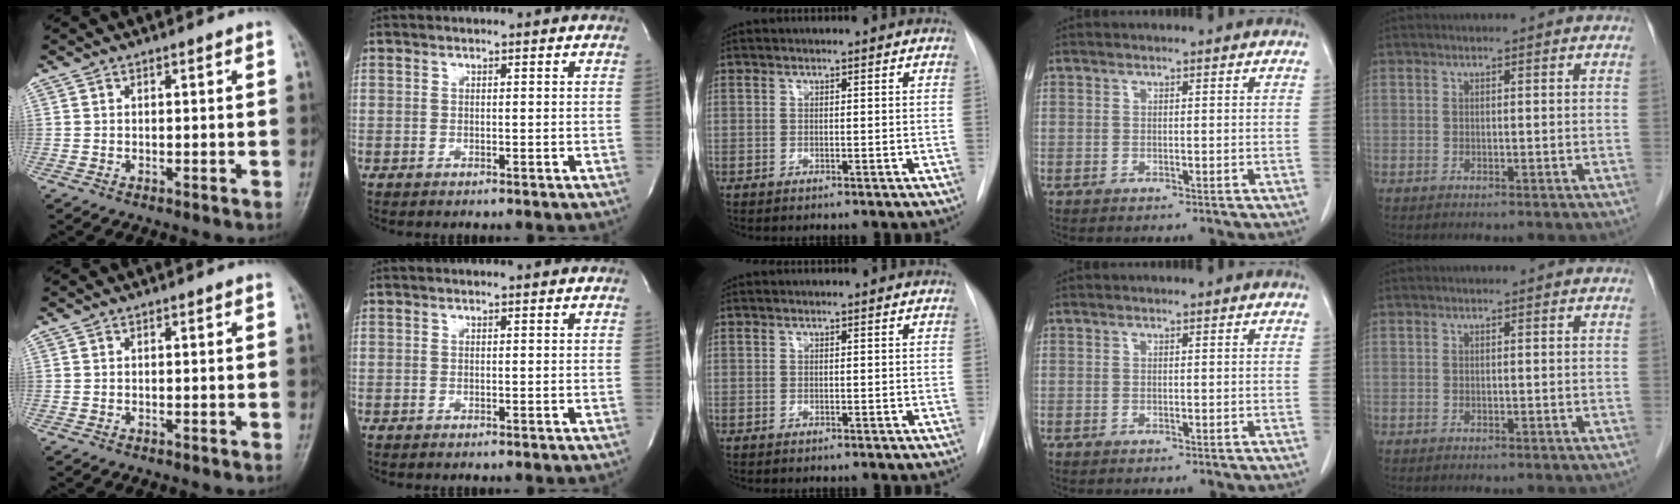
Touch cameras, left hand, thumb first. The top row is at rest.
{}